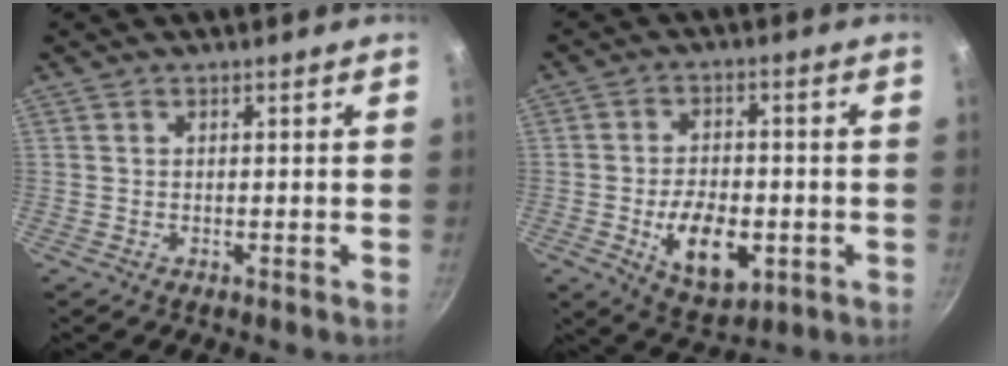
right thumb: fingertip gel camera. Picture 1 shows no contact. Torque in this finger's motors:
{"motor_torque": [-0.15, 0.37, -0.01, 0.11, 0.02]}